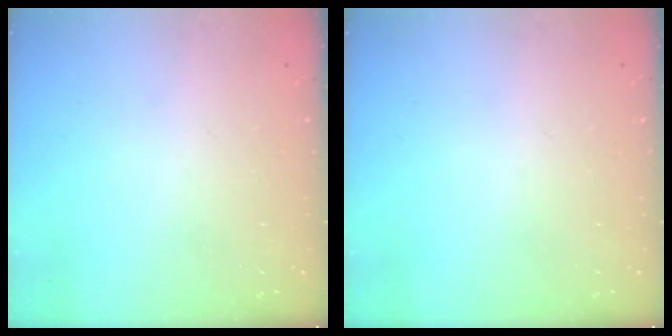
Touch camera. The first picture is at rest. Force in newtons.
{"total": 0.0}